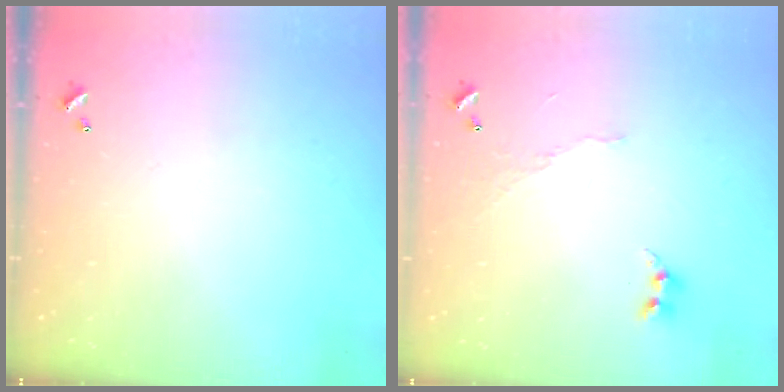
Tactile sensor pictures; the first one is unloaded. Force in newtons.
{"total": 5.6, "press": 5.6, "slide": 0.4}